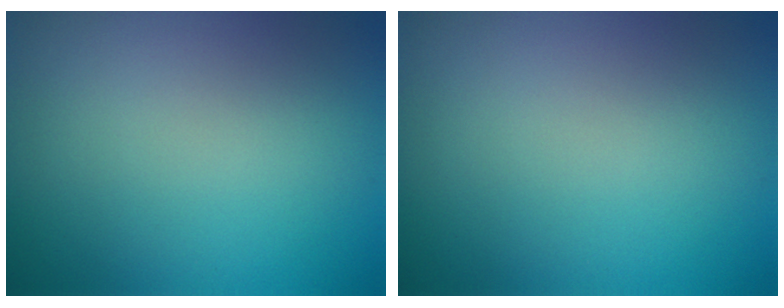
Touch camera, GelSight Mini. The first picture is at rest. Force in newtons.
{"total": 0.0}